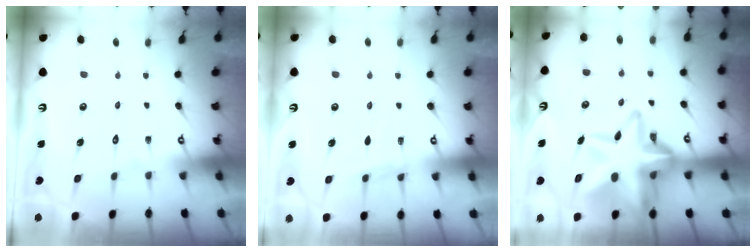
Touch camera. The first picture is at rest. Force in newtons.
{"total": 4.2, "press": 4.2, "slide": 0.4}
{"total": 20.7, "press": 20.3, "slide": 3.6}